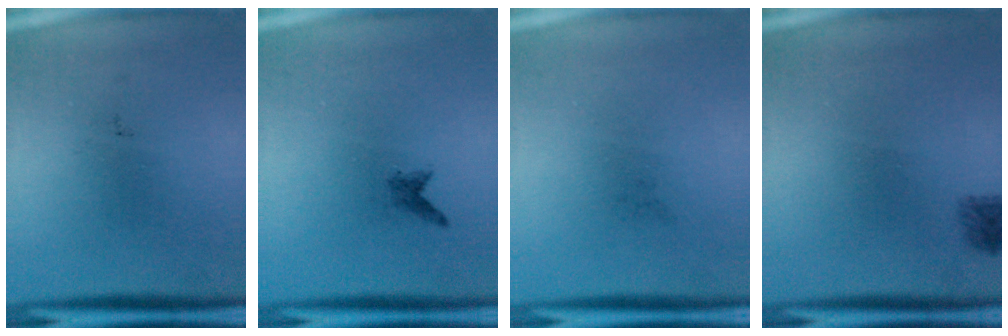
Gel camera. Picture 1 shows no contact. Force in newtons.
{"total": 1.0}
{"total": 0.0}
{"total": 1.6}